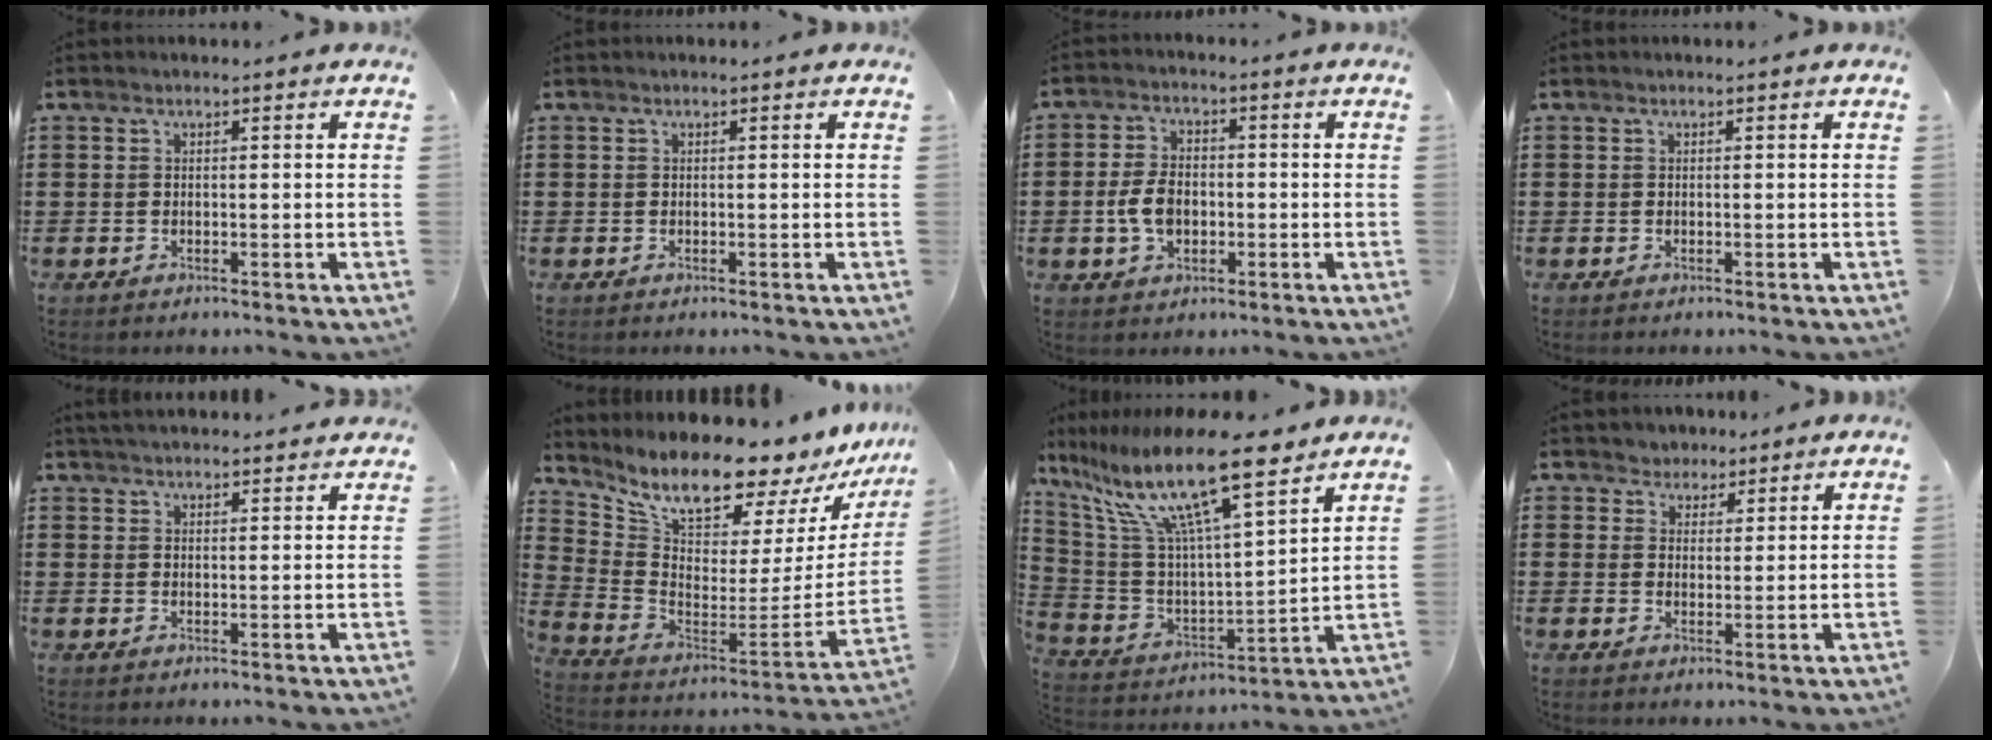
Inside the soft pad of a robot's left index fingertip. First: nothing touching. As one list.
[{"total": 0.0}, {"total": 5.4, "force": [-1.0, 3.4, 4.1], "torque": [-0.103, -0.001, -0.025]}, {"total": 0.0}, {"total": 2.6, "force": [2.6, -0.1, 0.1], "torque": [-0.009, -0.002, 0.050]}, {"total": 10.7, "force": [9.8, 2.1, 3.9], "torque": [-0.099, -0.092, 0.162]}, {"total": 14.8, "force": [10.2, 2.6, 10.4], "torque": [-0.227, -0.061, 0.170]}, {"total": 3.2, "force": [2.5, 2.0, -0.3], "torque": [-0.010, 0.008, 0.045]}]